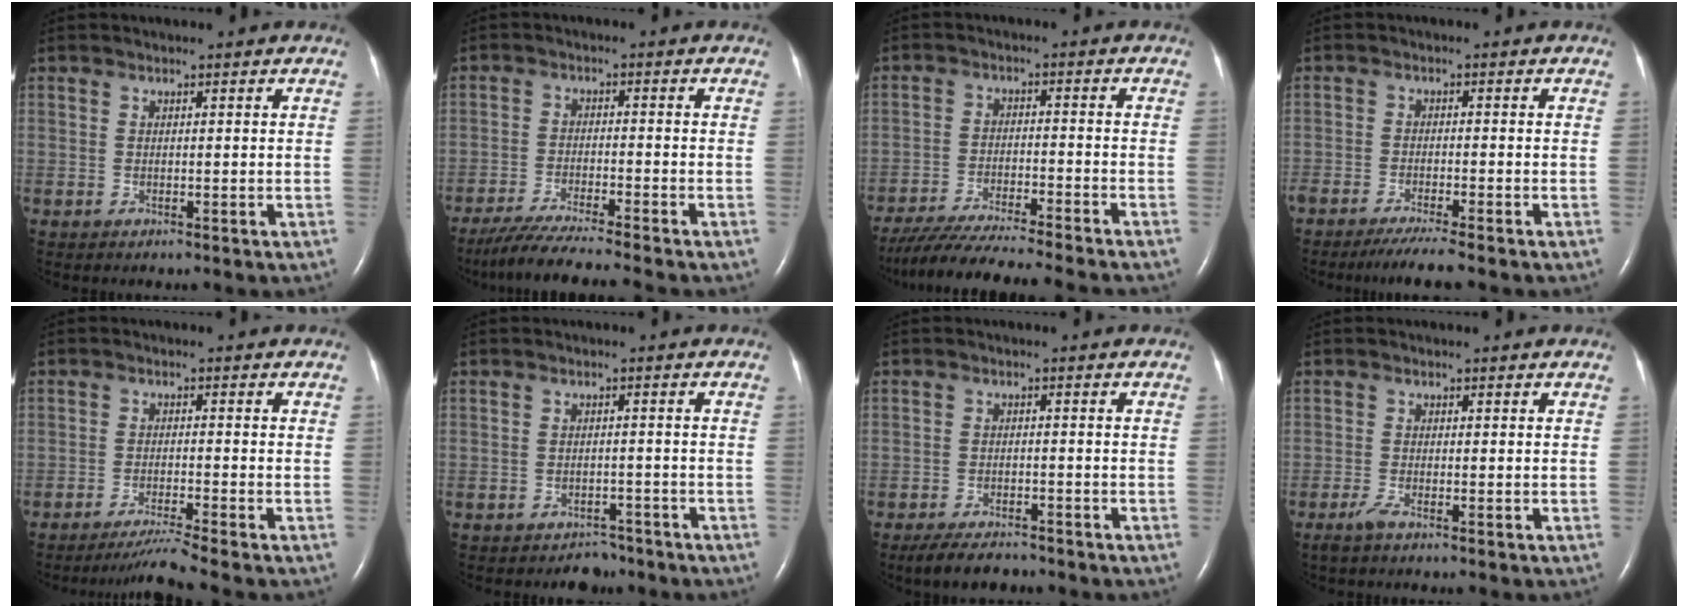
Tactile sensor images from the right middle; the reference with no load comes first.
{"total": 9.5, "force": [-8.3, -1.4, 4.4], "torque": [-0.070, -0.032, -0.140]}
{"total": 17.0, "force": [-15.3, -0.8, 7.5], "torque": [-0.132, -0.040, -0.241]}
{"total": 5.1, "force": [-4.2, -0.4, 2.9], "torque": [-0.047, -0.013, -0.071]}
{"total": 4.3, "force": [-3.6, -2.0, 1.4], "torque": [-0.036, -0.024, -0.068]}
{"total": 2.8, "force": [-2.4, 1.4, 0.0], "torque": [-0.006, 0.008, -0.031]}
{"total": 5.5, "force": [-4.7, 1.6, 2.3], "torque": [-0.046, -0.011, -0.078]}
{"total": 1.5, "force": [-1.1, -0.1, 1.0], "torque": [-0.033, -0.006, -0.028]}